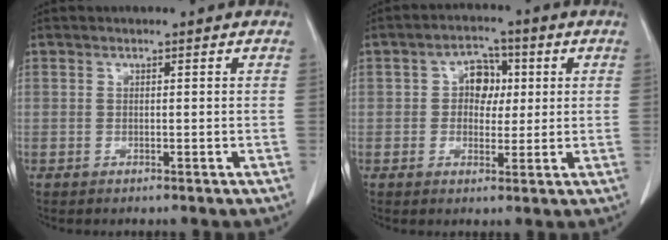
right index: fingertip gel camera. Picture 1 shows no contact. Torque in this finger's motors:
{"motor_torque": [0.43, 0.01, 0.07, 0.02]}